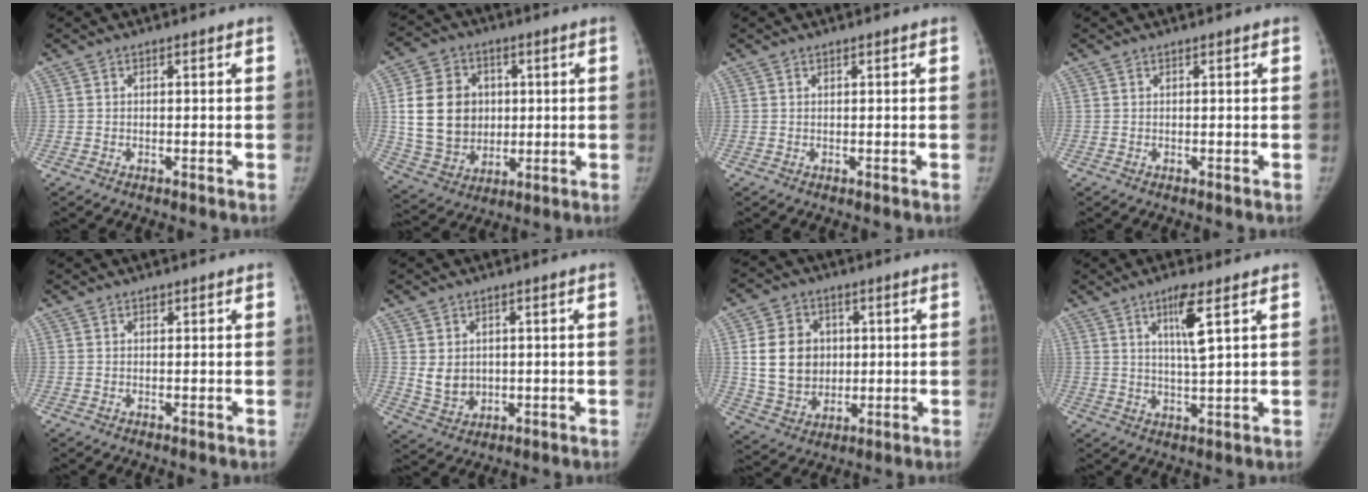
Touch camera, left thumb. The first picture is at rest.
{"total": 16.1, "force": [1.9, 13.3, 8.8], "torque": [-0.135, 0.001, 0.050]}
{"total": 0.0}
{"total": 0.0}
{"total": 0.5, "force": [0.3, 0.4, 0.2], "torque": [0.000, -0.001, 0.003]}
{"total": 5.3, "force": [0.6, 4.4, 2.9], "torque": [-0.032, -0.010, 0.026]}
{"total": 12.9, "force": [1.8, 10.8, 6.9], "torque": [-0.088, -0.004, 0.044]}
{"total": 6.5, "force": [3.0, 0.6, 5.8], "torque": [-0.108, -0.019, 0.058]}